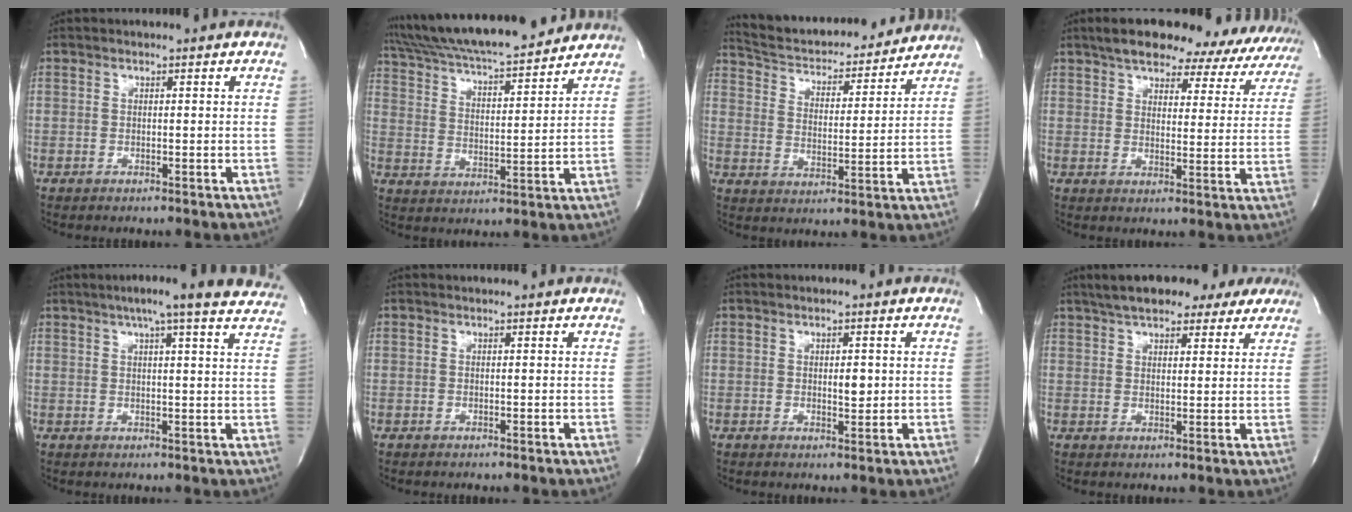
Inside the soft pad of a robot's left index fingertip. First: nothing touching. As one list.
[{"total": 20.3, "force": [18.3, 2.0, 8.5], "torque": [-0.150, 0.020, 0.286]}, {"total": 18.3, "force": [17.1, 4.0, 5.0], "torque": [-0.080, -0.002, 0.250]}, {"total": 22.3, "force": [19.4, 6.8, 8.6], "torque": [-0.120, 0.002, 0.222]}, {"total": 16.4, "force": [13.8, 0.3, 8.9], "torque": [-0.132, 0.006, 0.157]}, {"total": 0.6, "force": [0.5, -0.1, 0.2], "torque": [-0.006, -0.001, 0.006]}, {"total": 2.0, "force": [0.1, 0.8, 1.8], "torque": [-0.030, -0.009, 0.004]}, {"total": 14.8, "force": [11.6, 5.1, 7.6], "torque": [-0.118, 0.037, 0.156]}]